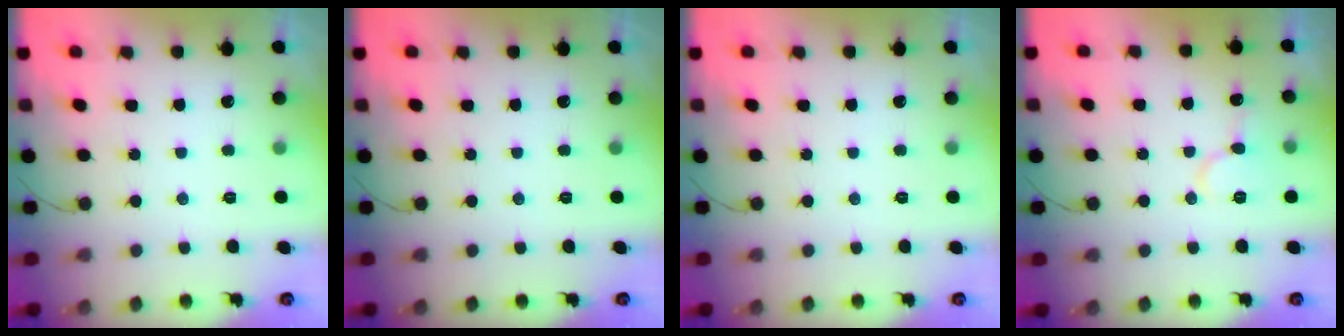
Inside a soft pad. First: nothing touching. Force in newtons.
{"total": 0.0}
{"total": 0.0}
{"total": 8.7, "press": 8.7, "slide": 1.0}